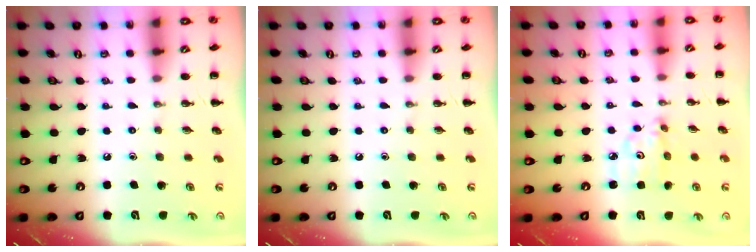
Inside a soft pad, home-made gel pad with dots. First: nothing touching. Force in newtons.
{"total": 0.0}
{"total": 4.8, "press": 4.8, "slide": 0.3}